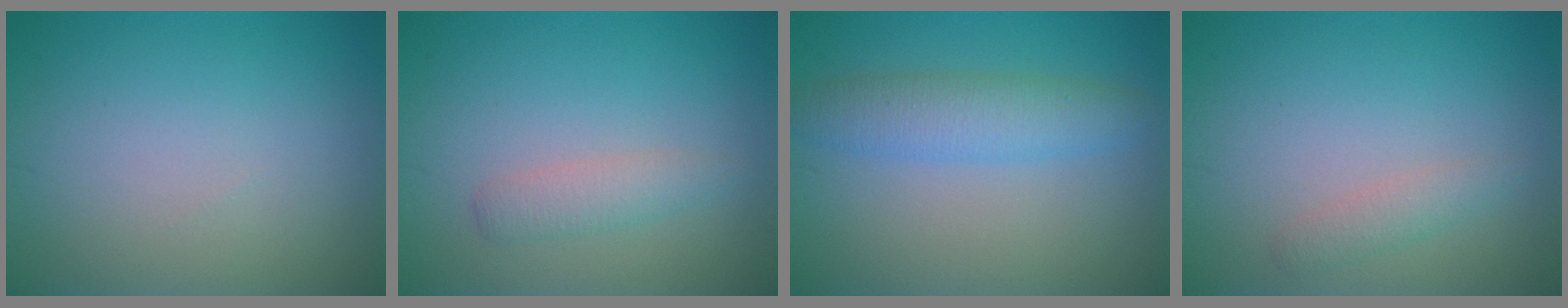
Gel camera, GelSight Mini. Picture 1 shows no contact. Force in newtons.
{"total": 1.8, "press": 1.8, "slide": 0.0}
{"total": 3.7, "press": 3.7, "slide": 0.1}
{"total": 1.5, "press": 1.5, "slide": 0.0}